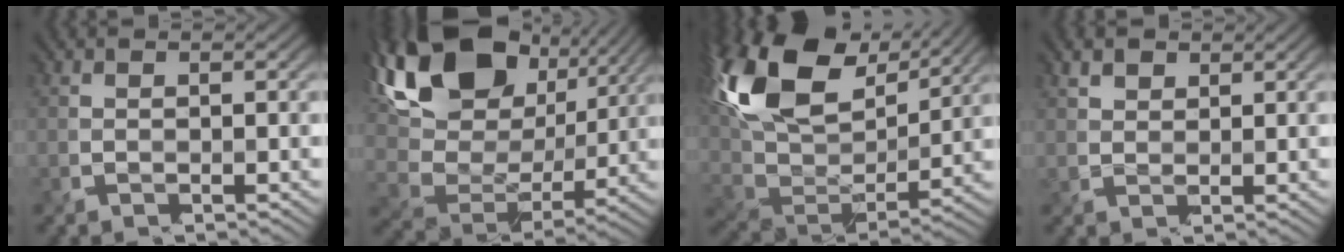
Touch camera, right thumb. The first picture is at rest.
{"total": 18.0, "force": [8.5, 10.0, 12.2], "torque": [-0.276, 0.023, 0.164]}
{"total": 17.4, "force": [9.3, 8.6, 11.9], "torque": [-0.295, 0.027, 0.179]}
{"total": 2.3, "force": [1.7, 1.0, 1.1], "torque": [-0.043, -0.007, 0.044]}